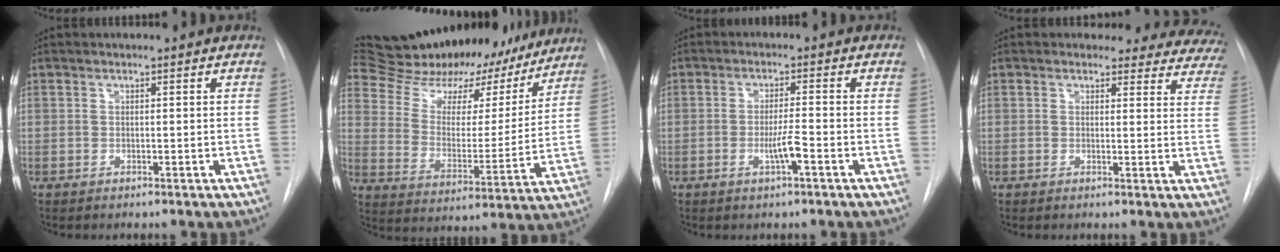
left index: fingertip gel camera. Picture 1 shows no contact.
{"total": 27.9, "force": [24.8, 8.6, 9.5], "torque": [-0.162, -0.003, 0.350]}
{"total": 3.5, "force": [-1.5, -0.1, 3.2], "torque": [-0.057, -0.004, -0.028]}
{"total": 14.3, "force": [13.2, 5.2, 1.5], "torque": [0.022, -0.043, 0.115]}